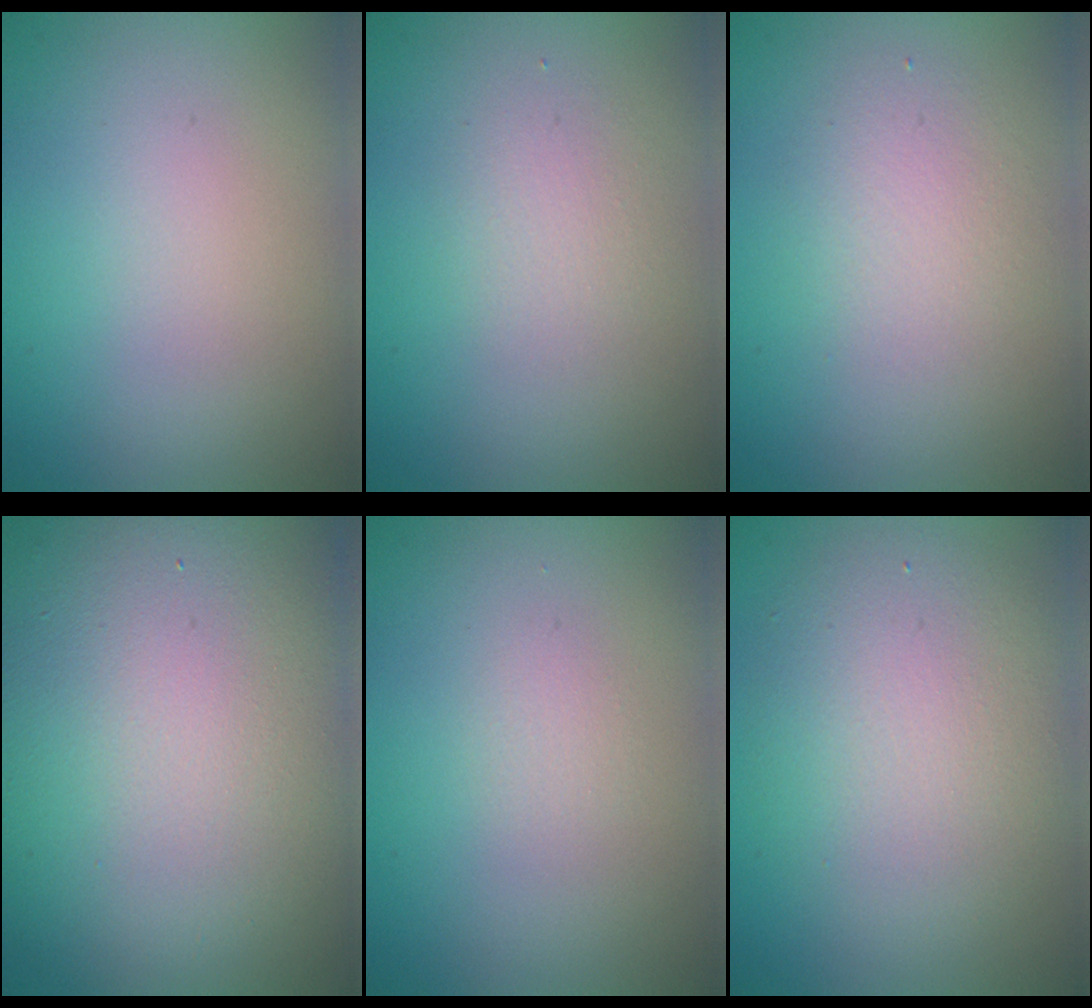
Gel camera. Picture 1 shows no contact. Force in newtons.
{"total": 1.5, "press": 1.5, "slide": 0.1}
{"total": 2.4, "press": 2.4, "slide": 0.1}
{"total": 16.5, "press": 16.5, "slide": 0.3}
{"total": 0.6, "press": 0.6, "slide": 0.1}
{"total": 5.2, "press": 5.2, "slide": 0.5}